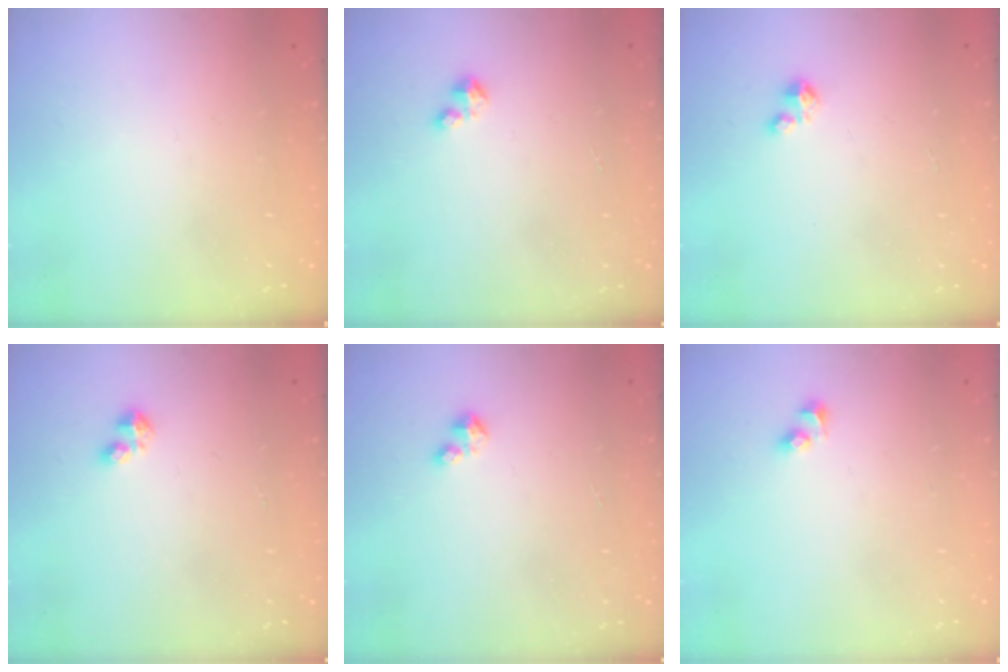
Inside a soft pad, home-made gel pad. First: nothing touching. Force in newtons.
{"total": 1.7, "press": 1.7, "slide": 0.2}
{"total": 2.0, "press": 2.0, "slide": 0.1}
{"total": 2.9, "press": 2.9, "slide": 0.5}
{"total": 1.7, "press": 1.7, "slide": 0.2}
{"total": 2.7, "press": 2.5, "slide": 1.2}